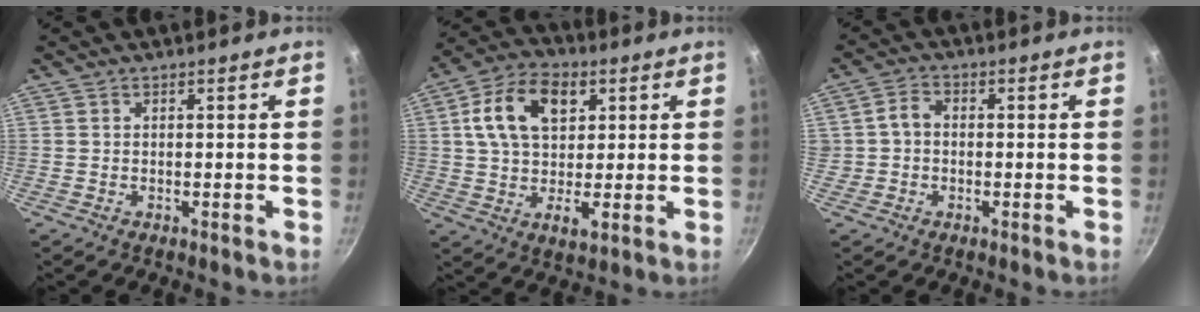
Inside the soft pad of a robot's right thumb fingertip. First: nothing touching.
{"total": 14.9, "force": [4.4, 9.8, 10.4], "torque": [-0.161, 0.002, 0.065]}
{"total": 3.5, "force": [-0.3, 3.0, 1.8], "torque": [-0.017, 0.015, -0.011]}